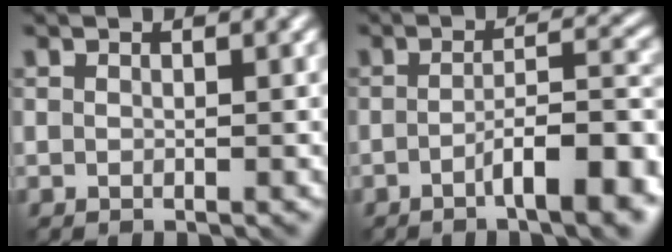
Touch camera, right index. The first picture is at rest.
{"total": 8.3, "force": [-3.6, 2.1, 7.2], "torque": [-0.090, 0.005, -0.060]}